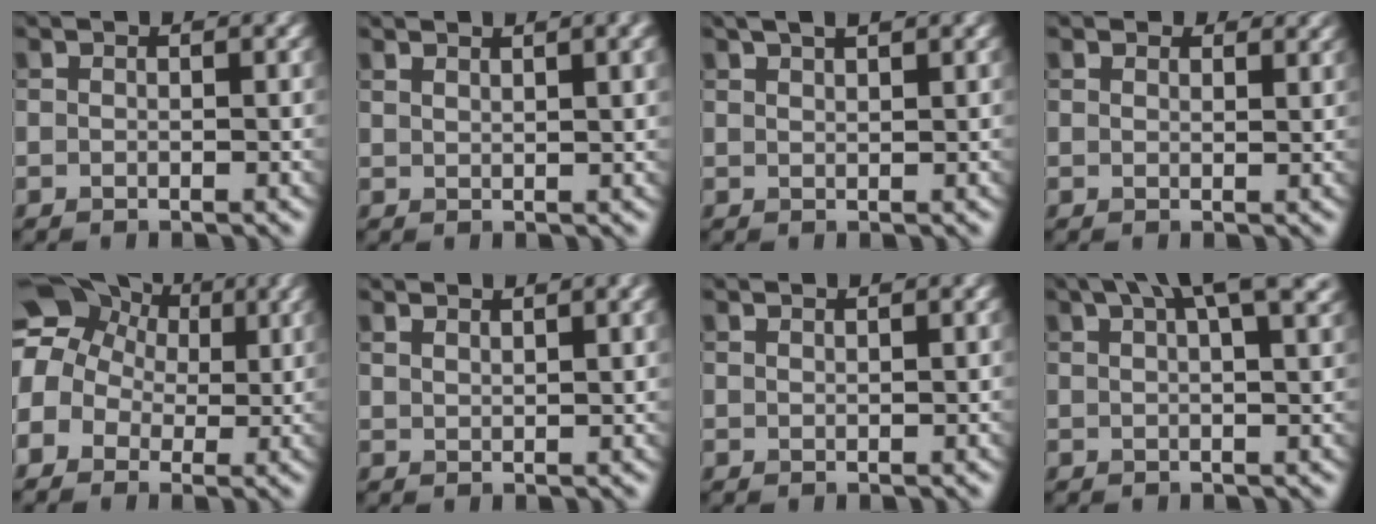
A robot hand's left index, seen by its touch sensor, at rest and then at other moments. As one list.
[{"total": 4.9, "force": [2.8, 1.7, 3.6], "torque": [-0.027, 0.019, 0.031]}, {"total": 2.5, "force": [1.8, 0.6, 1.7], "torque": [-0.014, 0.006, 0.026]}, {"total": 2.2, "force": [1.9, 1.0, 0.6], "torque": [-0.010, -0.007, 0.022]}, {"total": 12.4, "force": [2.9, 10.7, 5.5], "torque": [-0.143, 0.043, 0.011]}, {"total": 3.6, "force": [2.4, 1.0, 2.5], "torque": [-0.025, 0.007, 0.039]}, {"total": 0.9, "force": [0.7, 0.2, 0.6], "torque": [-0.008, 0.002, 0.012]}, {"total": 8.4, "force": [5.0, 2.6, 6.2], "torque": [-0.069, 0.028, 0.059]}]